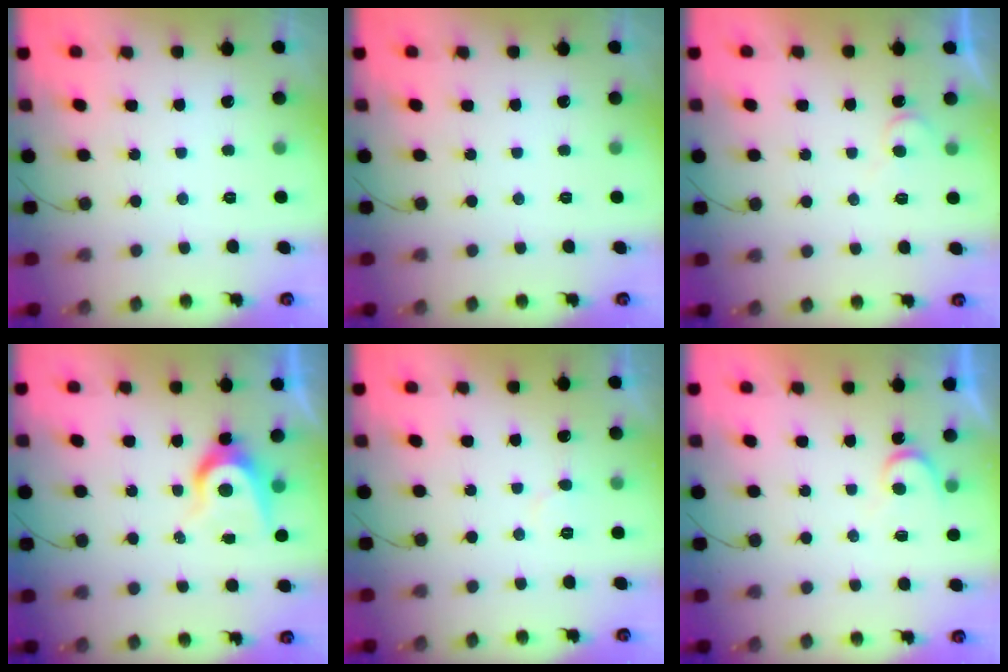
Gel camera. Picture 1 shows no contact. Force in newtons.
{"total": 0.0}
{"total": 4.6, "press": 4.5, "slide": 0.5}
{"total": 7.1, "press": 7.1, "slide": 0.5}
{"total": 3.9, "press": 3.9, "slide": 0.4}
{"total": 4.5, "press": 4.5, "slide": 0.4}